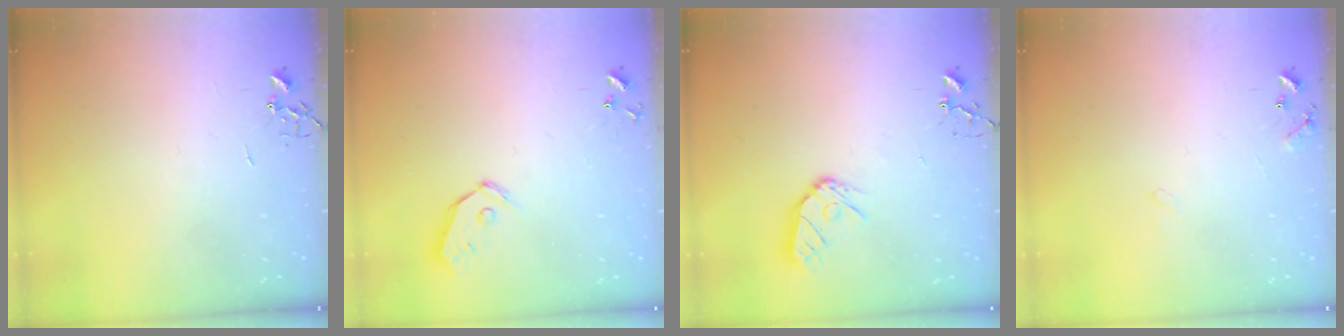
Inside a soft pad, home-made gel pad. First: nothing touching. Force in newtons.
{"total": 4.8, "press": 4.8, "slide": 0.5}
{"total": 10.7, "press": 10.6, "slide": 1.2}
{"total": 6.1, "press": 6.1, "slide": 0.5}